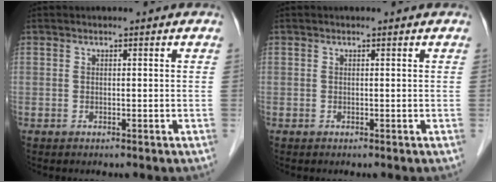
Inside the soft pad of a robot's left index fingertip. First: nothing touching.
{"total": 0.0}